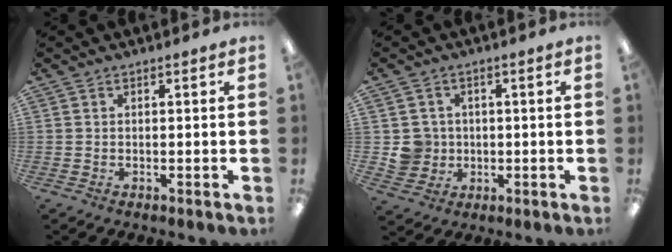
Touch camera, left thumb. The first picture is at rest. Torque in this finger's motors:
{"motor_torque": [-0.23, 0.23, -0.07, -0.09, 0.00]}